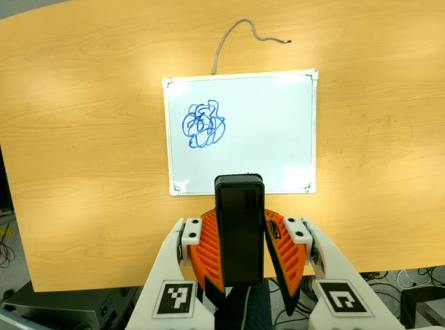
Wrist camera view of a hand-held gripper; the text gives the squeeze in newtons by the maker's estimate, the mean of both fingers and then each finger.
{"total": 6.0, "left": 5.8, "right": 6.2}